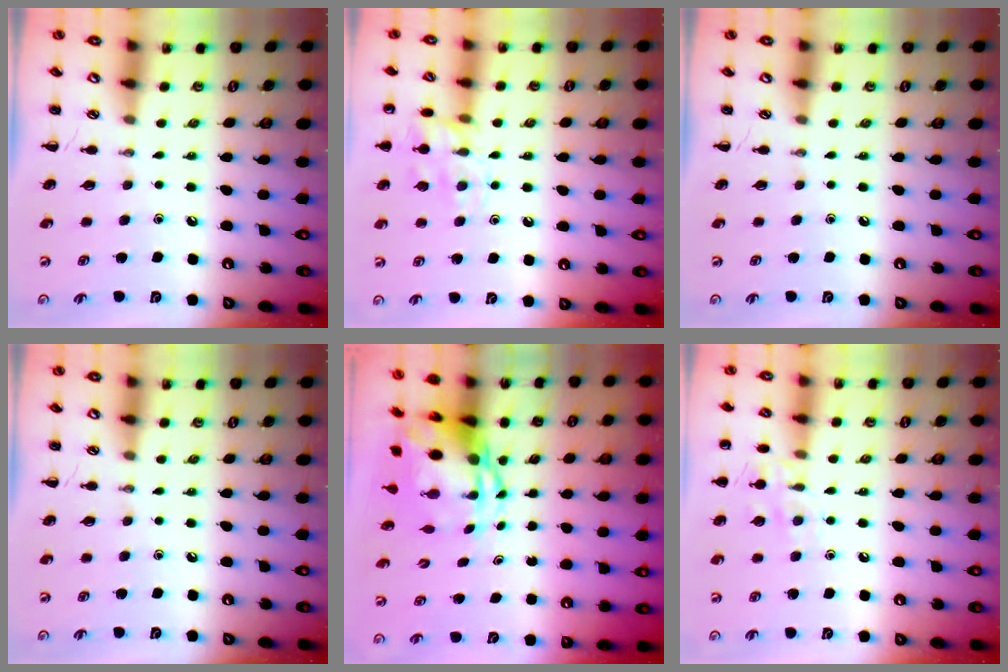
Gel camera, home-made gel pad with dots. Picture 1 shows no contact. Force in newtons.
{"total": 12.5, "press": 12.5, "slide": 0.6}
{"total": 0.0}
{"total": 0.0}
{"total": 6.6, "press": 6.4, "slide": 1.7}
{"total": 9.2, "press": 9.1, "slide": 1.7}